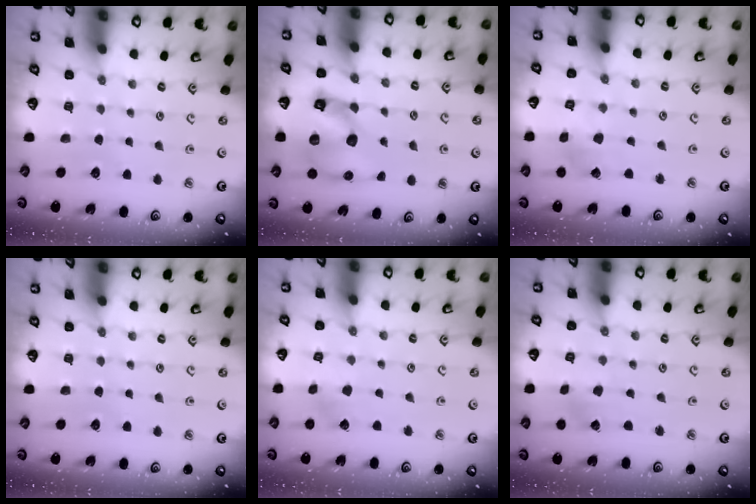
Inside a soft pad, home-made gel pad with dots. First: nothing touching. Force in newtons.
{"total": 13.7, "press": 13.5, "slide": 2.1}
{"total": 2.7, "press": 2.7, "slide": 0.3}
{"total": 0.0}
{"total": 3.0, "press": 2.9, "slide": 0.6}
{"total": 0.6, "press": 0.5, "slide": 0.1}